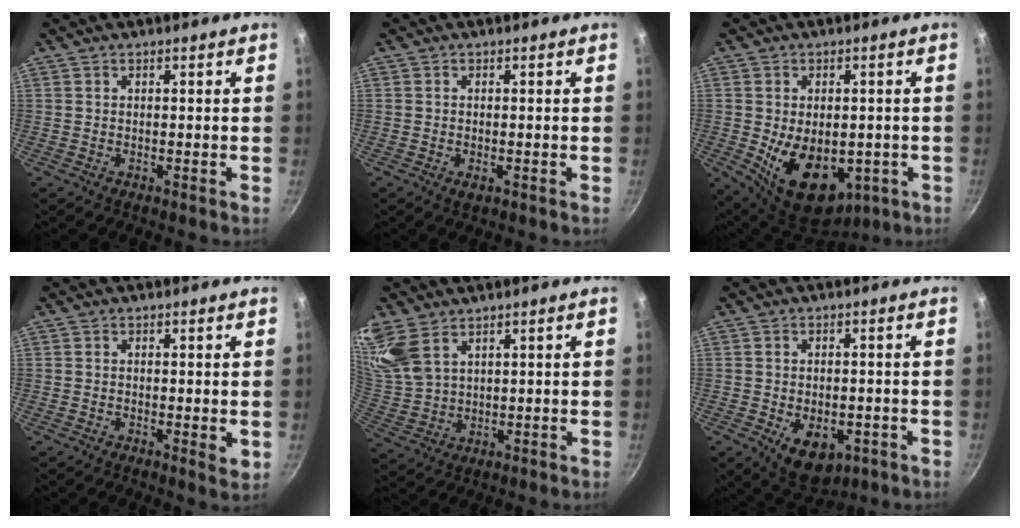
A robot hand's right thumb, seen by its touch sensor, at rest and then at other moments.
{"total": 1.6, "force": [-0.5, 0.8, 1.3], "torque": [-0.022, -0.003, -0.008]}
{"total": 15.5, "force": [-3.1, 10.0, 11.4], "torque": [-0.145, -0.015, -0.022]}
{"total": 2.3, "force": [0.1, 0.9, 2.1], "torque": [-0.031, -0.007, 0.000]}
{"total": 11.5, "force": [7.5, 6.3, 5.9], "torque": [-0.127, -0.014, 0.167]}
{"total": 8.9, "force": [-2.7, 5.7, 6.3], "torque": [-0.069, 0.000, -0.023]}